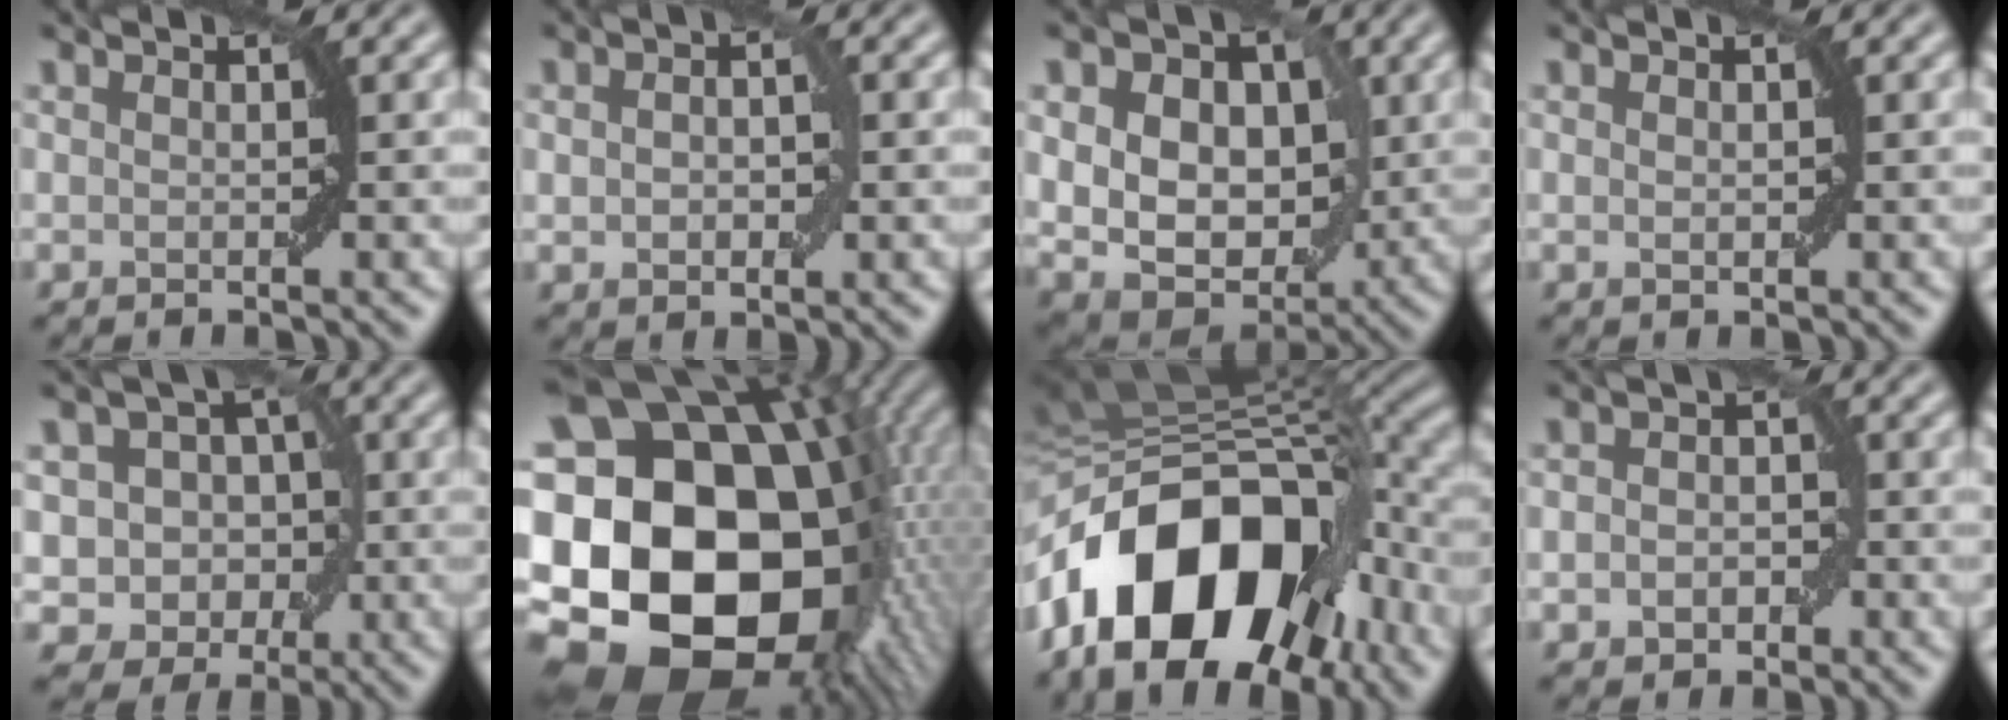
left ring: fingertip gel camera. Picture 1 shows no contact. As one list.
[{"total": 3.1, "force": [0.4, 1.7, 2.5], "torque": [-0.041, 0.004, 0.007]}, {"total": 13.5, "force": [3.1, 9.9, 8.7], "torque": [-0.103, 0.028, 0.040]}, {"total": 0.8, "force": [0.1, 0.5, 0.6], "torque": [-0.008, 0.002, 0.004]}, {"total": 5.8, "force": [0.0, 5.1, 2.8], "torque": [-0.014, 0.006, -0.019]}, {"total": 24.4, "force": [-2.1, 19.3, 14.7], "torque": [-0.287, -0.018, -0.058]}, {"total": 16.2, "force": [-6.6, 10.1, 10.8], "torque": [-0.164, -0.001, -0.108]}, {"total": 2.7, "force": [-0.7, 2.0, 1.7], "torque": [-0.010, -0.001, -0.015]}]